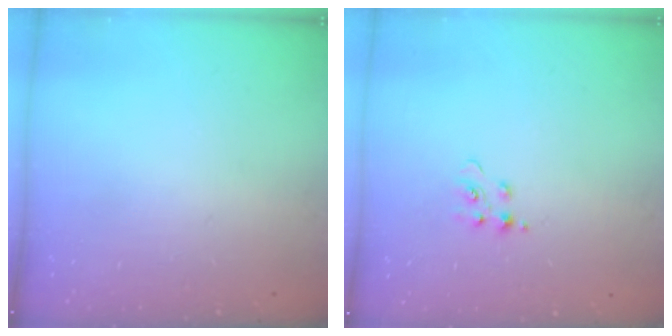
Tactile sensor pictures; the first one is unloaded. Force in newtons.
{"total": 5.3, "press": 5.3, "slide": 0.5}